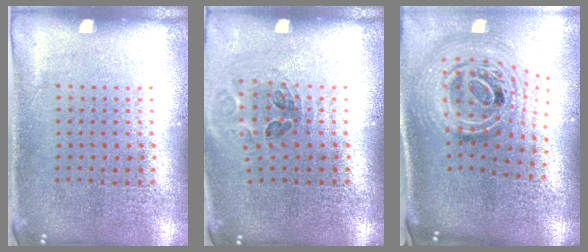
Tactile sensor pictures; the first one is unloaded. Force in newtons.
{"total": 1.0, "press": 0.9, "slide": 0.1}
{"total": 2.4, "press": 1.7, "slide": 1.6}